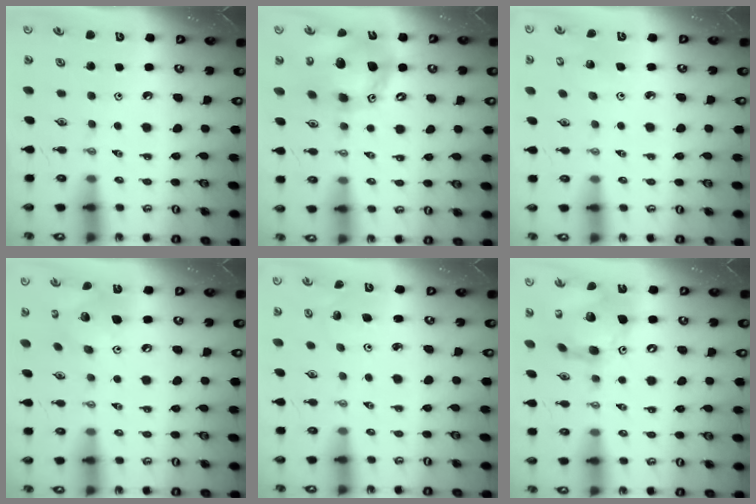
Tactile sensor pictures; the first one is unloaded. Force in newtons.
{"total": 17.1, "press": 16.9, "slide": 2.8}
{"total": 2.2, "press": 2.2, "slide": 0.2}
{"total": 11.7, "press": 11.6, "slide": 1.0}
{"total": 2.3, "press": 2.3, "slide": 0.2}
{"total": 16.3, "press": 16.2, "slide": 1.7}